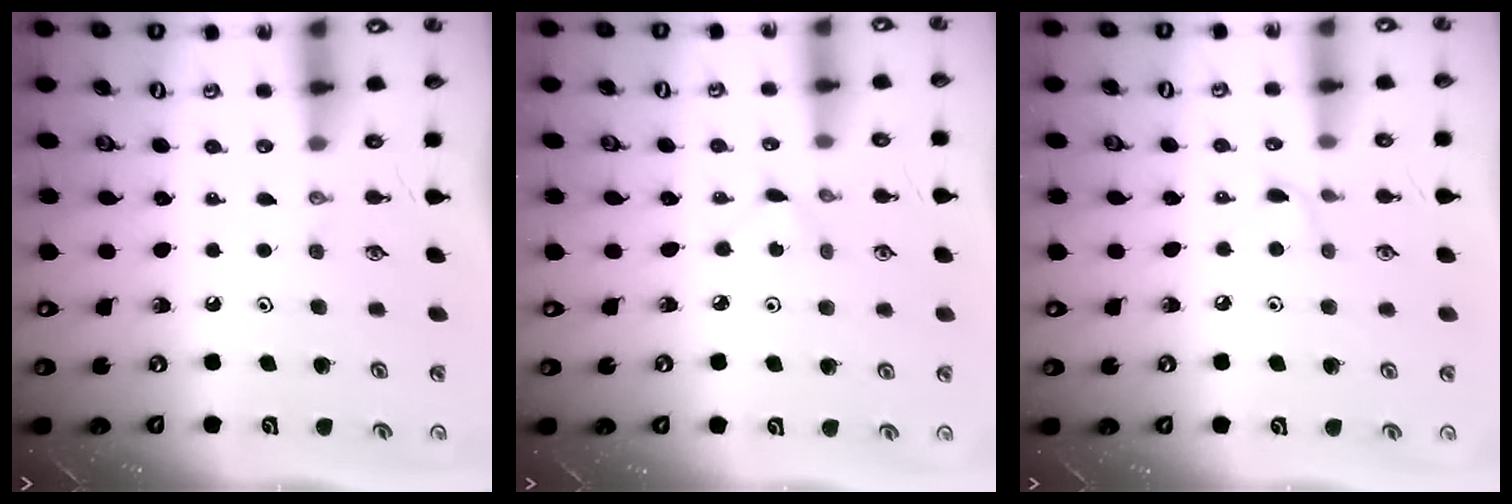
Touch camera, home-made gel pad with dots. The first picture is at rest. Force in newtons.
{"total": 2.6, "press": 2.6, "slide": 0.2}
{"total": 4.6, "press": 4.5, "slide": 0.4}